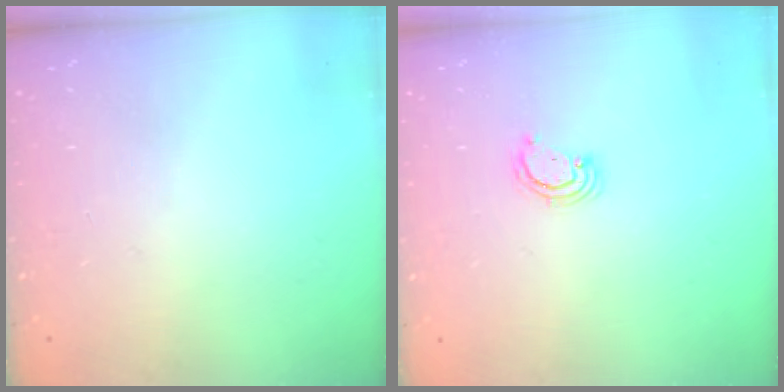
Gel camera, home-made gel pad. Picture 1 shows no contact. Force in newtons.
{"total": 2.9, "press": 2.8, "slide": 0.3}